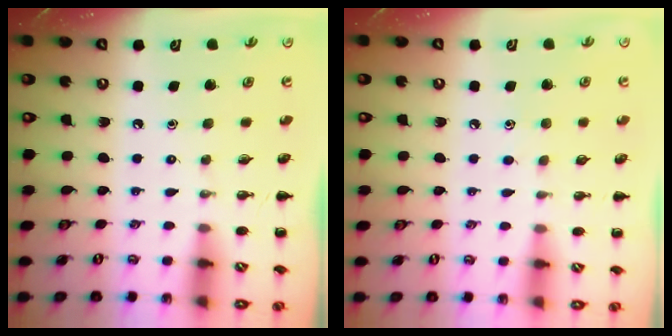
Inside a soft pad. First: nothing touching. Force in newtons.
{"total": 3.6, "press": 3.5, "slide": 0.8}